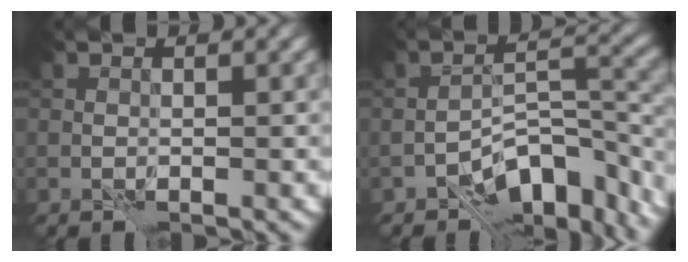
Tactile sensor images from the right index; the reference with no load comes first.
{"total": 8.8, "force": [-5.6, 3.3, 5.9], "torque": [-0.080, 0.009, -0.098]}